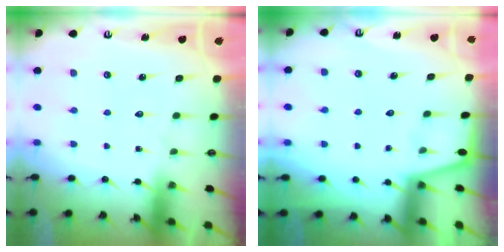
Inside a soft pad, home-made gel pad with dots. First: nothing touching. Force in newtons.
{"total": 1.1, "press": 1.1, "slide": 0.1}